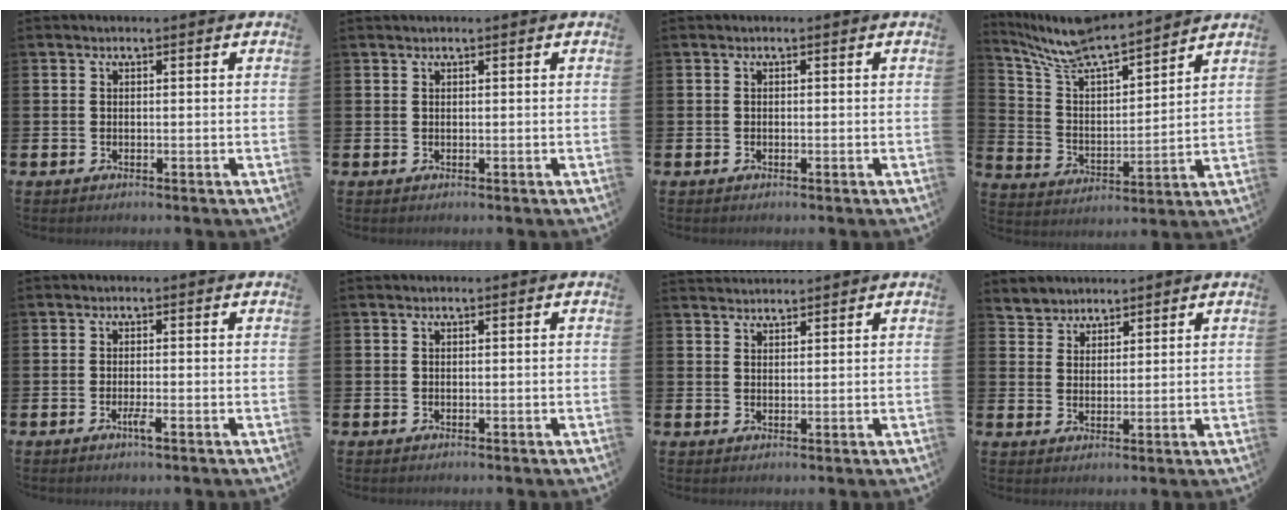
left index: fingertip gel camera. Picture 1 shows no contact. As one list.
[{"total": 0.0}, {"total": 0.0}, {"total": 9.0, "force": [8.6, 1.3, 2.4], "torque": [-0.082, -0.064, 0.151]}, {"total": 1.5, "force": [-0.8, 0.1, 1.2], "torque": [-0.026, -0.003, -0.012]}, {"total": 0.0}, {"total": 2.3, "force": [2.2, 0.4, -0.1], "torque": [0.005, -0.009, 0.041]}, {"total": 3.3, "force": [3.1, 0.9, -0.9], "torque": [0.005, -0.012, 0.057]}]